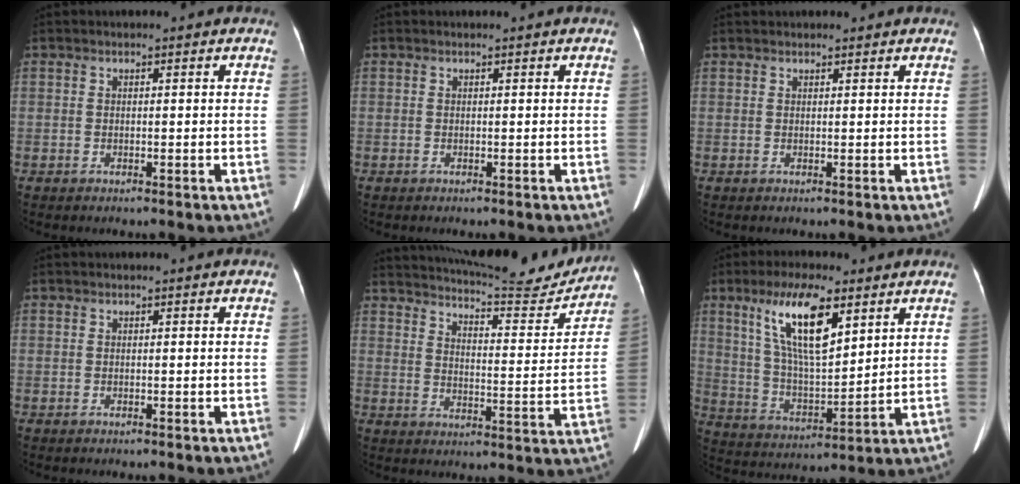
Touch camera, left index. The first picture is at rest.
{"total": 0.0}
{"total": 3.1, "force": [2.9, 0.6, 0.9], "torque": [-0.011, 0.029, 0.039]}
{"total": 0.0}
{"total": 17.7, "force": [17.0, 1.3, 4.8], "torque": [-0.078, -0.053, 0.224]}
{"total": 13.0, "force": [6.7, 3.3, 10.6], "torque": [-0.211, 0.009, 0.130]}